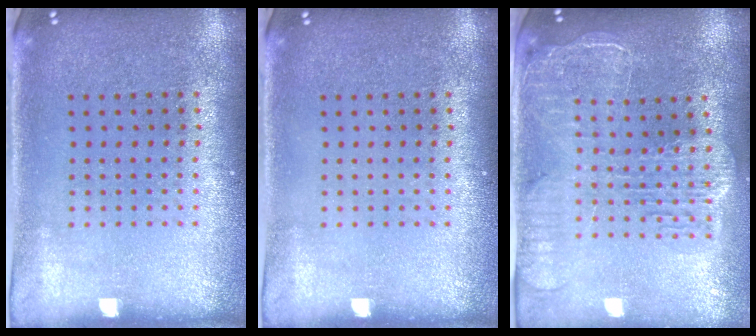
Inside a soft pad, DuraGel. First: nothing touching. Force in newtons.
{"total": 0.0}
{"total": 2.5, "press": 2.2, "slide": 1.3}